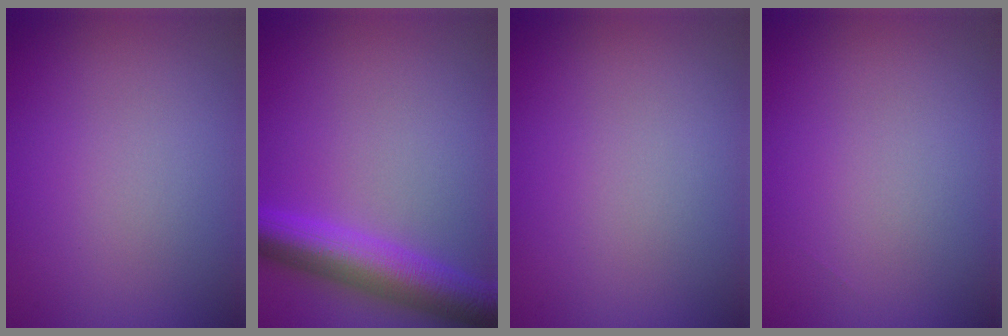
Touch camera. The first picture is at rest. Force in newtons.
{"total": 6.5, "press": 6.5, "slide": 0.1}
{"total": 0.0}
{"total": 0.0}